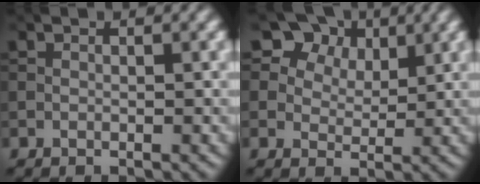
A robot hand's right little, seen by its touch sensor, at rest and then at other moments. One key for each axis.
{"total": 9.2, "fx": 6.0, "fy": 5.9, "fz": 3.8, "tx": -0.080, "ty": 0.009, "tz": 0.091}